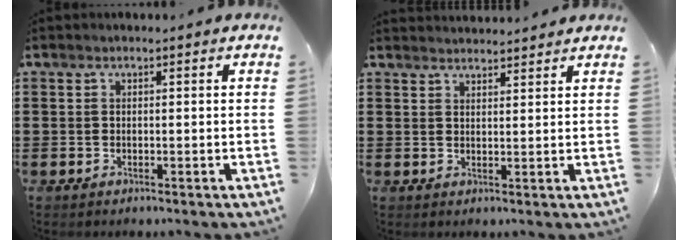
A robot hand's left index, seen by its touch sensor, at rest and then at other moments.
{"total": 2.2, "force": [2.1, -0.1, -0.3], "torque": [-0.001, -0.006, 0.042]}